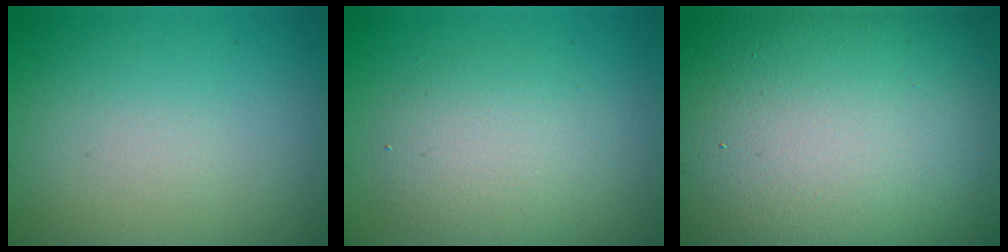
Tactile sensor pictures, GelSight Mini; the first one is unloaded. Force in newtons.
{"total": 3.7, "press": 3.7, "slide": 0.2}
{"total": 26.9, "press": 26.9, "slide": 1.3}